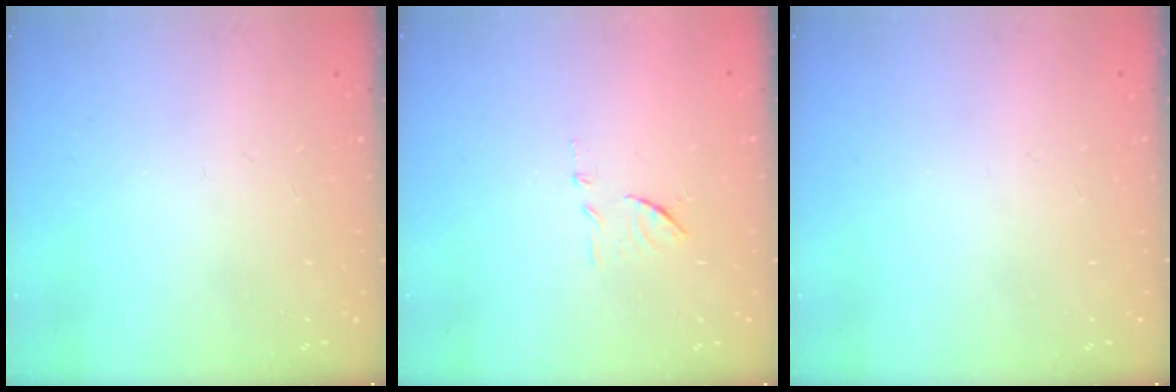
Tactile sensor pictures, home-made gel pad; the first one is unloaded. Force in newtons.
{"total": 8.2, "press": 8.2, "slide": 0.2}
{"total": 0.0}